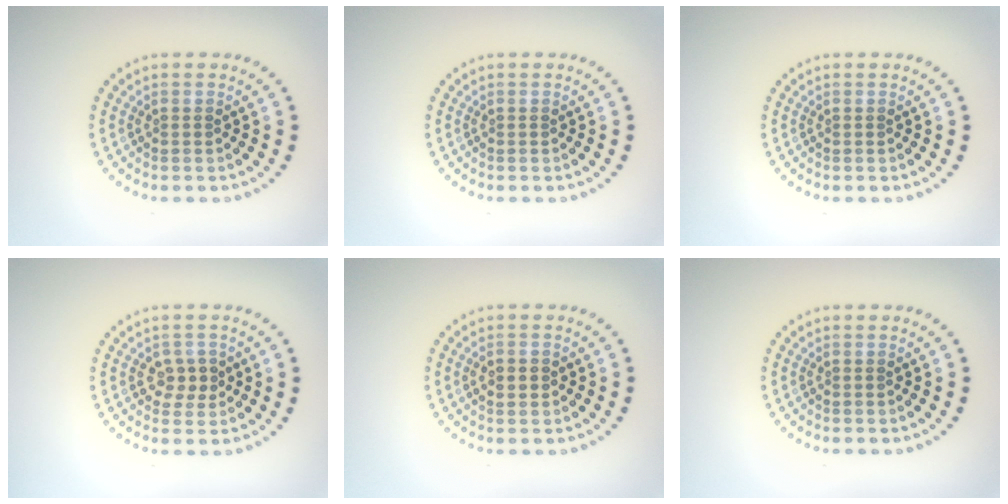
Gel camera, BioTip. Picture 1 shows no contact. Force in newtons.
{"total": 0.0}
{"total": 0.0}
{"total": 2.2, "press": 2.1, "slide": 0.6}
{"total": 2.2, "press": 2.2, "slide": 0.1}
{"total": 0.0}